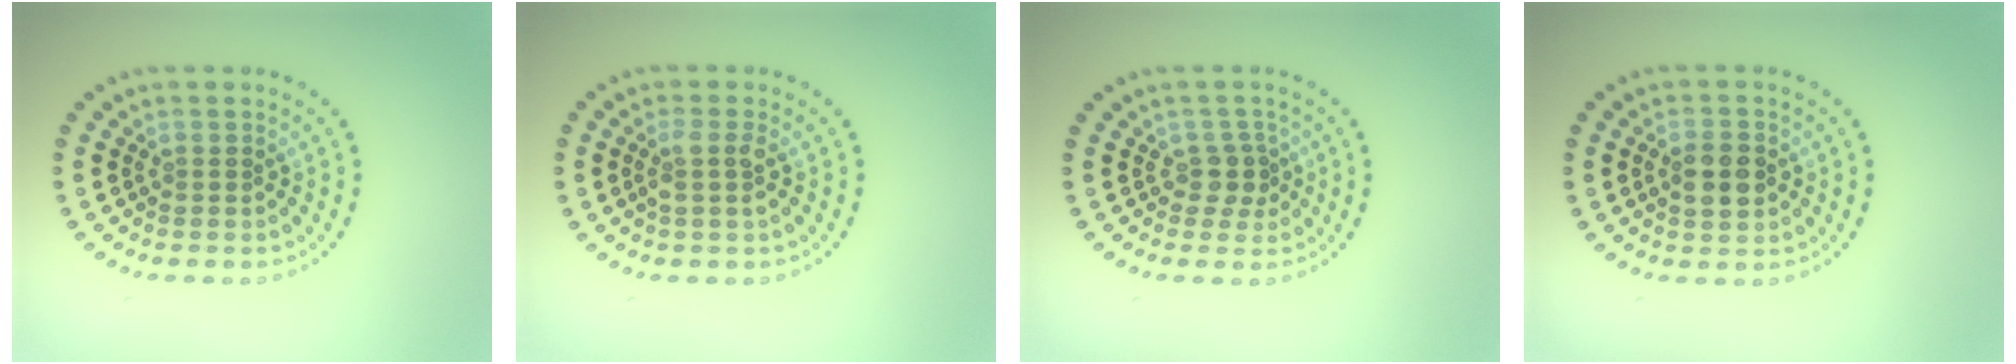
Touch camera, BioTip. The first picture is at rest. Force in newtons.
{"total": 1.8, "press": 1.5, "slide": 0.9}
{"total": 1.8, "press": 1.5, "slide": 1.0}
{"total": 3.3, "press": 3.3, "slide": 0.3}